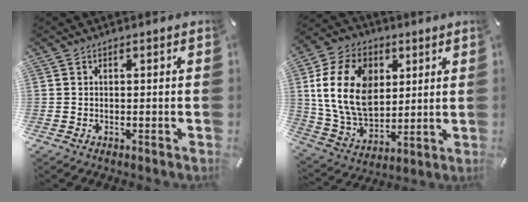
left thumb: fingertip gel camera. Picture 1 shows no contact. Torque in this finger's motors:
{"motor_torque": [2.45, 2.37, 2.07, 0.02, 0.58]}